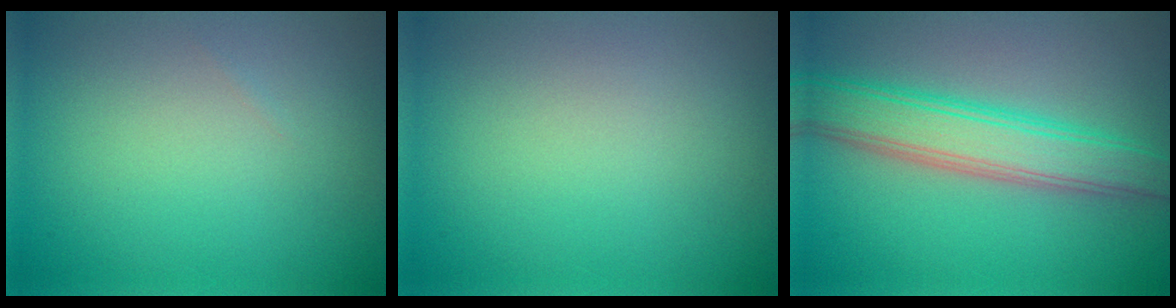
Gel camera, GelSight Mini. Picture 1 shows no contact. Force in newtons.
{"total": 0.0}
{"total": 5.9, "press": 5.9, "slide": 0.4}